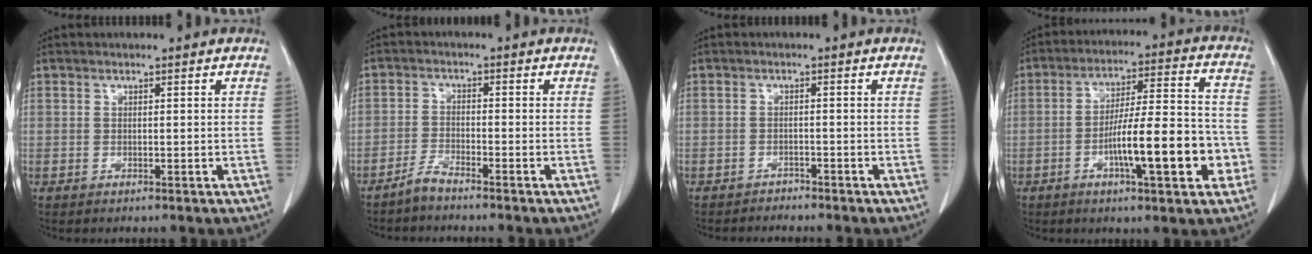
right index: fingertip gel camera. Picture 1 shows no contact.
{"total": 2.6, "force": [-2.5, 0.3, 0.8], "torque": [-0.019, -0.005, -0.048]}
{"total": 2.0, "force": [-2.0, 0.5, 0.0], "torque": [0.002, -0.004, -0.027]}
{"total": 14.3, "force": [-4.5, 2.5, 13.3], "torque": [-0.214, 0.017, -0.067]}